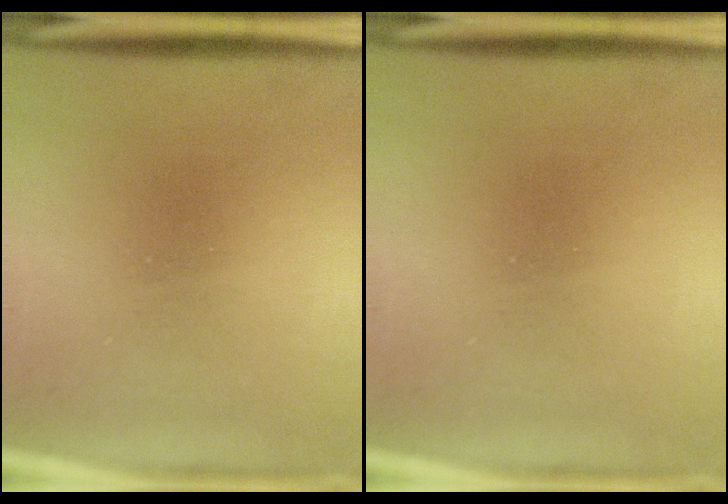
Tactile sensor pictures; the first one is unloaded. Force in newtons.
{"total": 0.0}